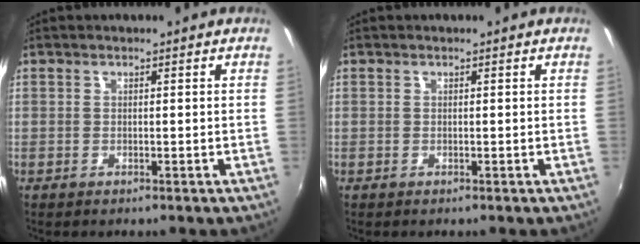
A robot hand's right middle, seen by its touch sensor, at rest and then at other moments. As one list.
[{"total": 0.0}]